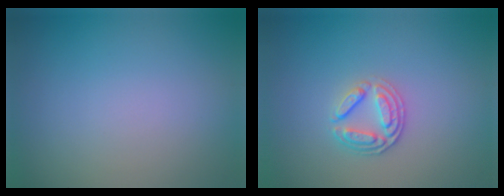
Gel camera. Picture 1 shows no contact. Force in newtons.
{"total": 2.6, "press": 2.4, "slide": 1.0}